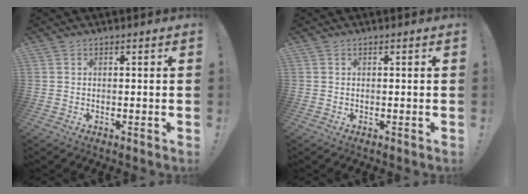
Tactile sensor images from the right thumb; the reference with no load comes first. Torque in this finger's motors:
{"motor_torque": [-0.03, 0.08, -0.11, 0.06, 0.00]}